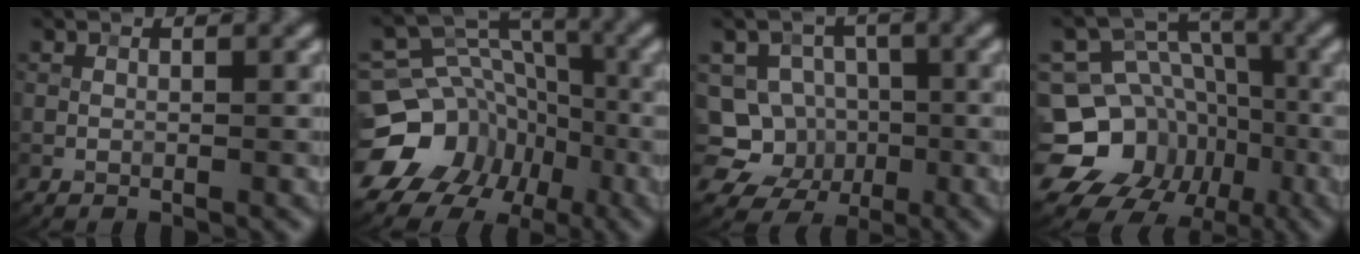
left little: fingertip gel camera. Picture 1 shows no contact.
{"total": 12.7, "force": [-5.3, 10.9, 3.8], "torque": [-0.075, -0.011, -0.095]}
{"total": 7.1, "force": [-2.3, 6.4, 2.1], "torque": [-0.016, 0.019, -0.067]}
{"total": 15.6, "force": [-7.2, 12.9, 5.2], "torque": [-0.101, -0.015, -0.124]}